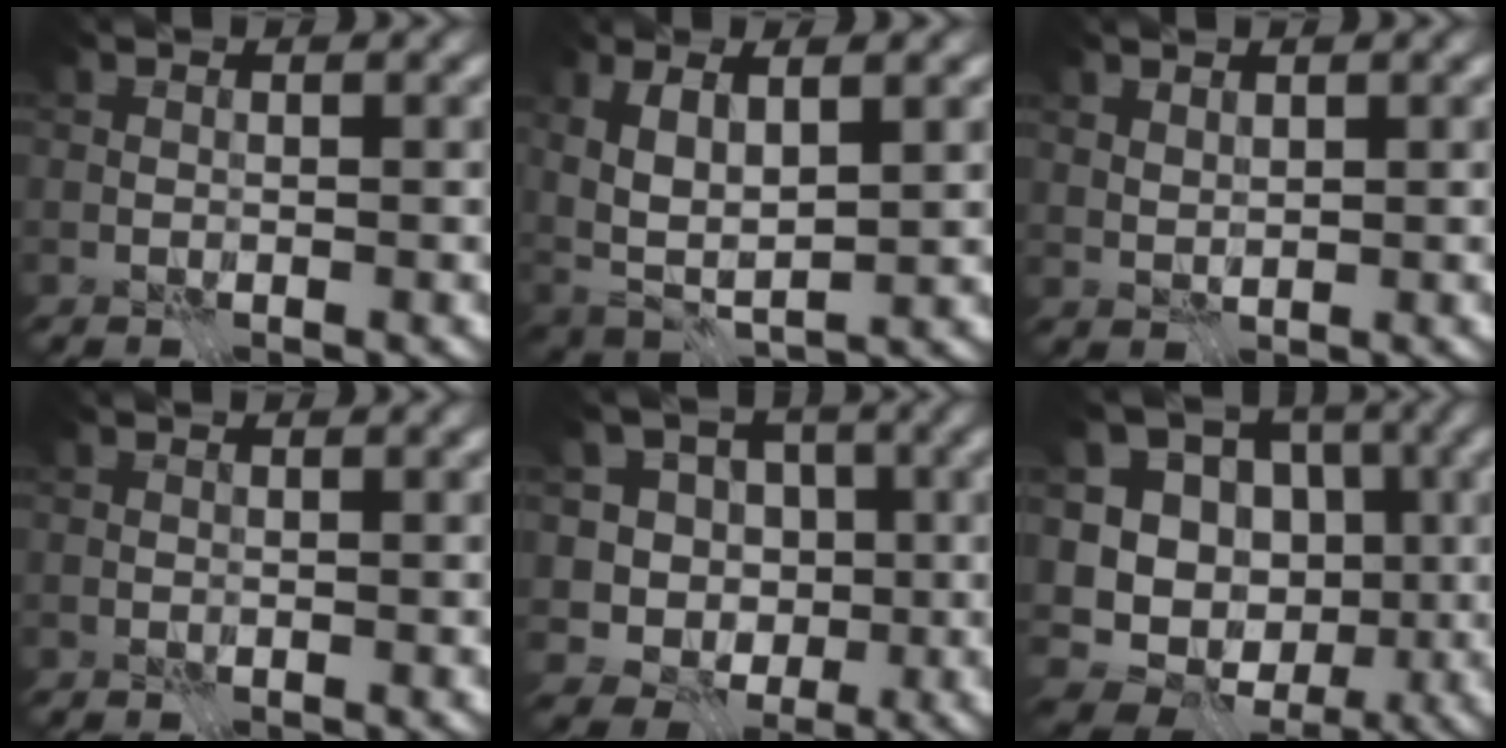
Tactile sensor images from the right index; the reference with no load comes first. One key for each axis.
{"total": 6.2, "fx": 1.6, "fy": 2.7, "fz": 5.4, "tx": -0.117, "ty": -0.004, "tz": 0.026}
{"total": 1.2, "fx": 0.9, "fy": 0.6, "fz": 0.6, "tx": -0.014, "ty": -0.004, "tz": 0.019}
{"total": 0.0}
{"total": 7.1, "fx": -0.4, "fy": 6.5, "fz": 2.8, "tx": -0.032, "ty": 0.017, "tz": -0.039}
{"total": 12.3, "fx": -0.8, "fy": 10.9, "fz": 5.6, "tx": -0.110, "ty": 0.023, "tz": -0.027}